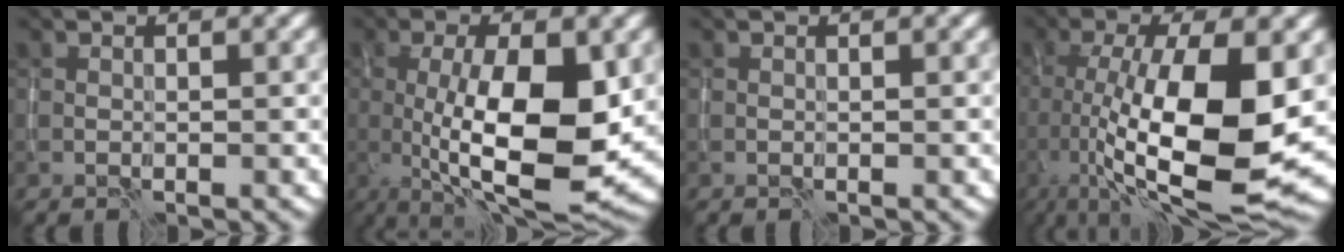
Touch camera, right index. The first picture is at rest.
{"total": 11.6, "force": [-0.8, 3.6, 11.0], "torque": [-0.183, -0.014, -0.010]}
{"total": 0.0}
{"total": 13.1, "force": [-0.9, 4.6, 12.3], "torque": [-0.216, -0.016, -0.014]}